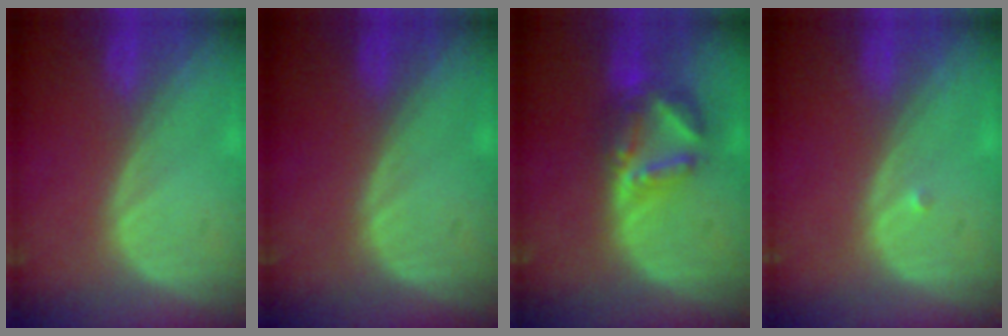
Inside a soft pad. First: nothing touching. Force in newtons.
{"total": 0.0}
{"total": 7.1, "press": 6.2, "slide": 3.6}
{"total": 0.5, "press": 0.4, "slide": 0.3}